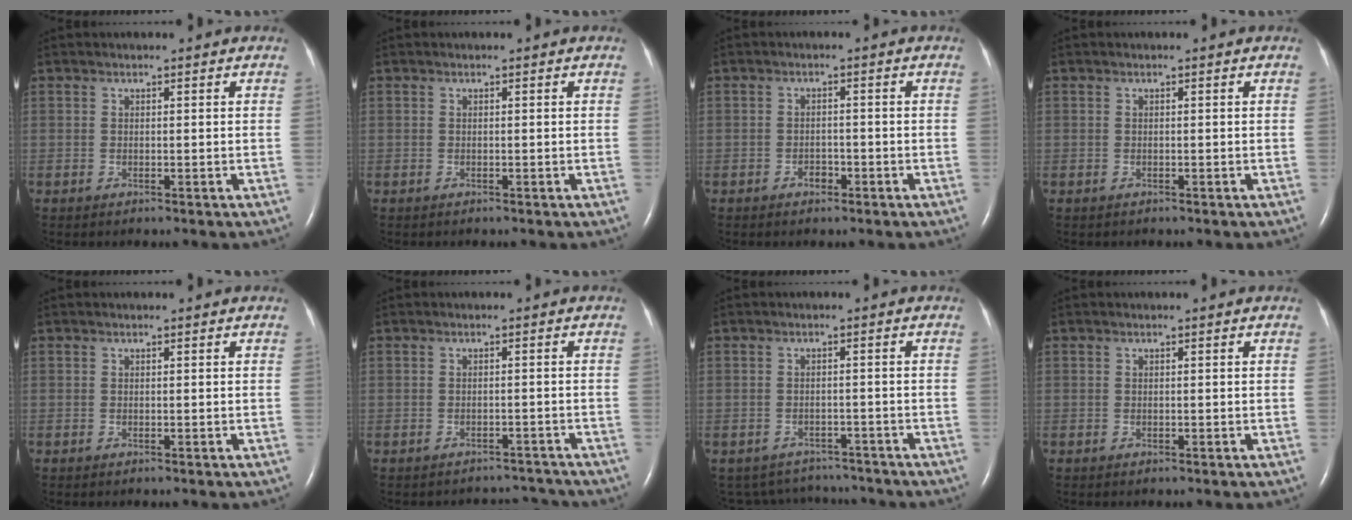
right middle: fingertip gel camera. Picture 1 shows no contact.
{"total": 0.0}
{"total": 1.7, "force": [-1.0, 1.0, 0.8], "torque": [-0.011, 0.005, -0.016]}
{"total": 0.0}
{"total": 0.0}
{"total": 3.9, "force": [-3.6, 0.7, -1.0], "torque": [0.015, 0.009, -0.047]}
{"total": 8.0, "force": [-7.5, 2.7, 0.3], "torque": [-0.011, 0.018, -0.094]}
{"total": 0.0}